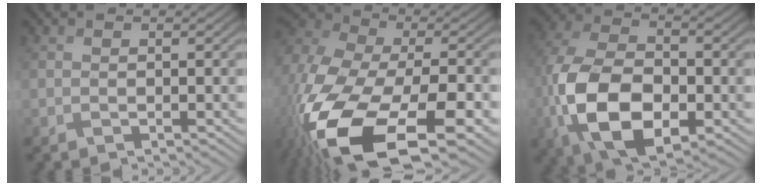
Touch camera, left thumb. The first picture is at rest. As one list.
[{"total": 22.1, "force": [-9.5, 12.1, 15.8], "torque": [-0.364, -0.108, -0.101]}, {"total": 14.8, "force": [-4.4, 8.5, 11.2], "torque": [-0.276, -0.031, -0.087]}]